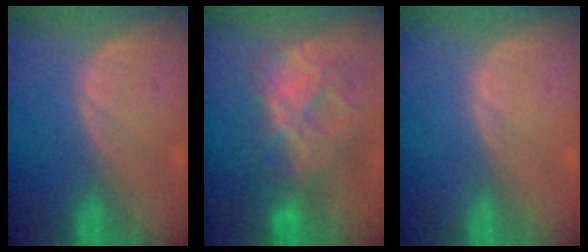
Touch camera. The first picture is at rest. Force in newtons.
{"total": 8.8, "press": 7.6, "slide": 4.4}
{"total": 0.0}